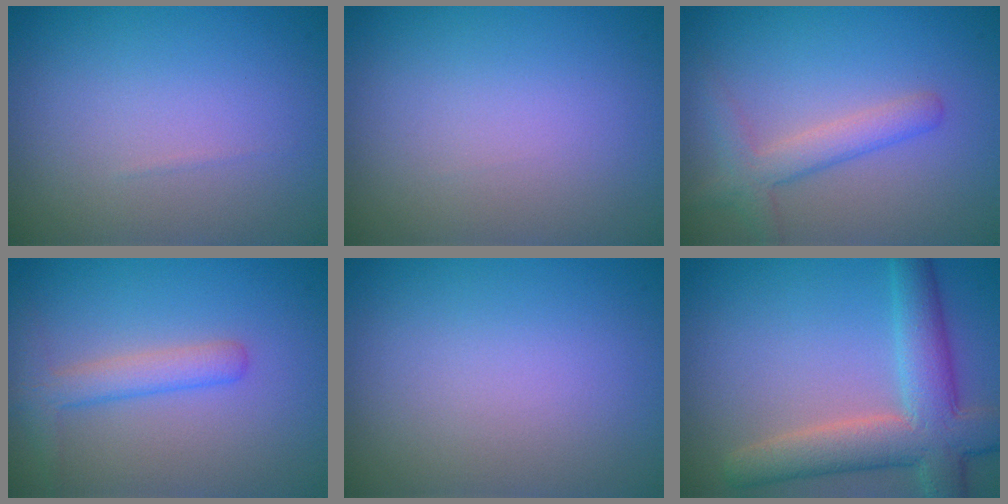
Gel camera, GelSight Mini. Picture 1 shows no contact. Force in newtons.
{"total": 0.0}
{"total": 2.8, "press": 2.8, "slide": 0.1}
{"total": 2.7, "press": 2.7, "slide": 0.1}
{"total": 0.0}
{"total": 6.9, "press": 6.9, "slide": 0.6}